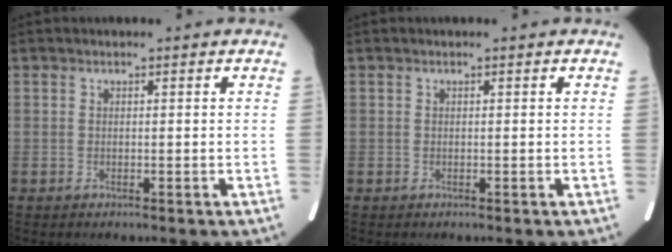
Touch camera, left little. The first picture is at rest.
{"total": 0.0}